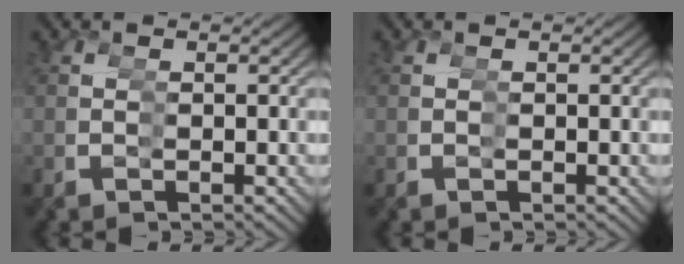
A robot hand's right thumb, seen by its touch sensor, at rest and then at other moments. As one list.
[{"total": 0.0}]